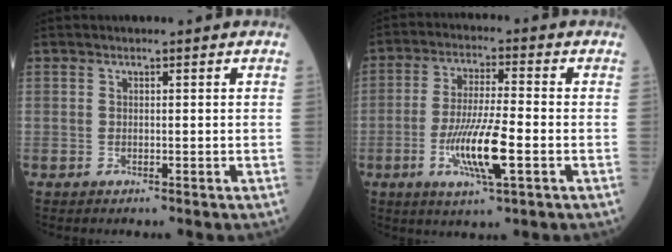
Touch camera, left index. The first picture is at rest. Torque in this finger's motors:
{"motor_torque": [0.42, 0.14, 0.63, 0.12]}